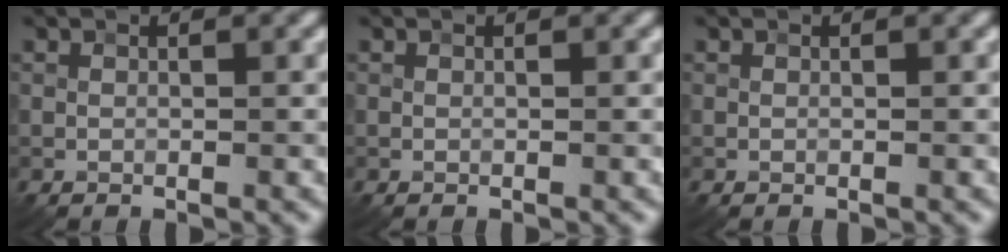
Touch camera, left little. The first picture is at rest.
{"total": 0.0}
{"total": 0.0}